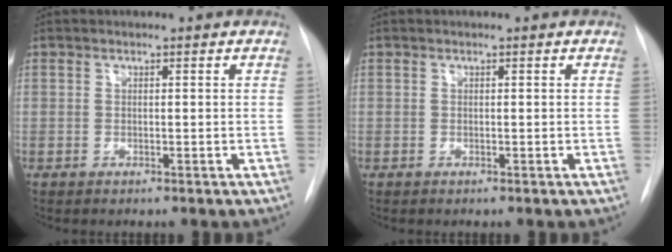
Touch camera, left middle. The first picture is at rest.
{"total": 0.0}